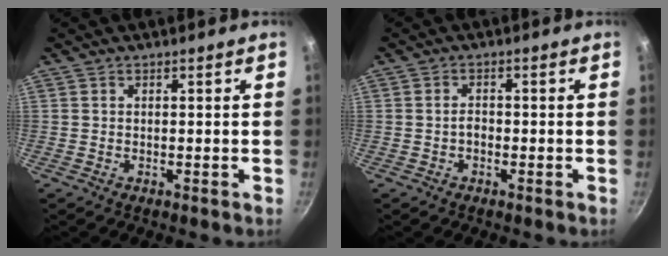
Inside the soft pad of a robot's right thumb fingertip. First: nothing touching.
{"total": 1.7, "force": [-0.5, 1.1, 1.1], "torque": [-0.012, 0.011, -0.008]}